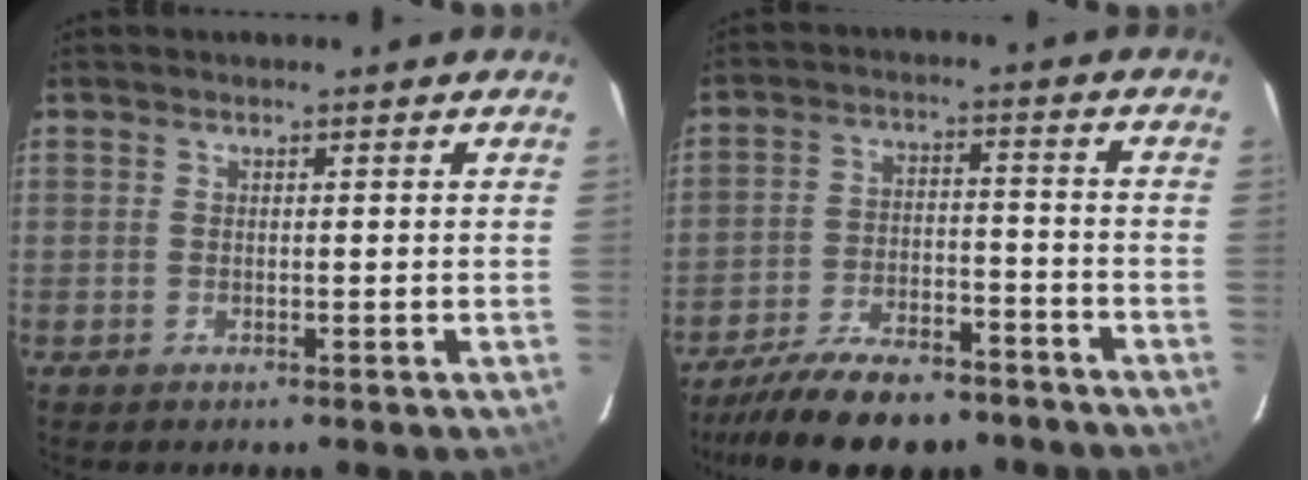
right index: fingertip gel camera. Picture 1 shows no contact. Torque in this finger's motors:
{"motor_torque": [1.41, -0.73, 0.60, 0.12]}